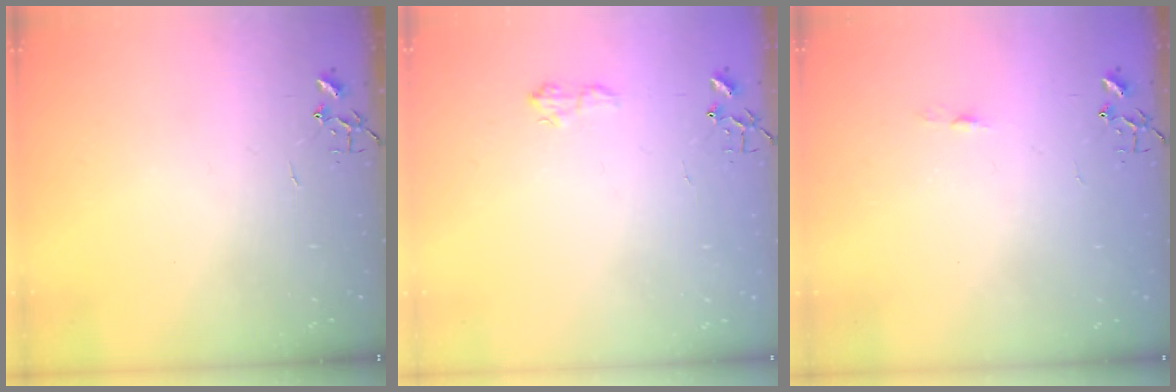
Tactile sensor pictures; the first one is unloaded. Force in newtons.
{"total": 7.6, "press": 7.6, "slide": 0.9}
{"total": 3.5, "press": 3.5, "slide": 0.5}